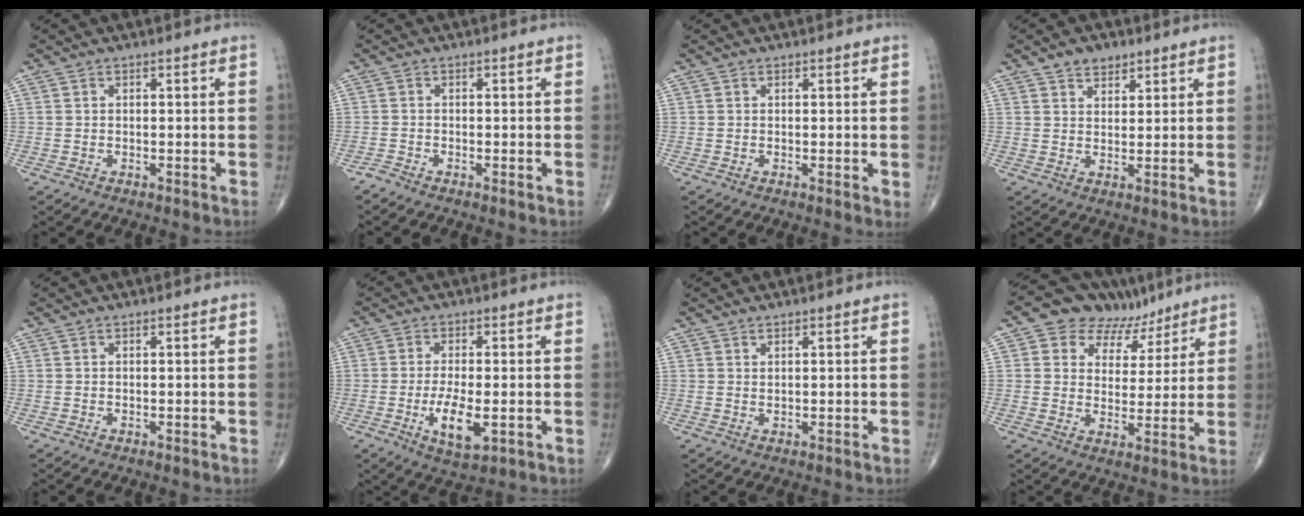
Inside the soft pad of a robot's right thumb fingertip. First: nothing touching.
{"total": 1.1, "force": [-0.9, 0.2, 0.5], "torque": [-0.014, -0.004, -0.023]}
{"total": 1.0, "force": [0.3, 0.4, 0.9], "torque": [-0.016, -0.005, 0.002]}
{"total": 4.4, "force": [2.9, 2.7, 1.9], "torque": [-0.010, -0.016, 0.049]}
{"total": 0.0}
{"total": 7.6, "force": [-1.9, 2.9, 6.8], "torque": [-0.124, -0.012, -0.029]}
{"total": 0.7, "force": [0.6, 0.3, 0.4], "torque": [-0.004, -0.005, 0.011]}
{"total": 11.6, "force": [7.6, 7.7, 4.2], "torque": [-0.016, -0.021, 0.114]}